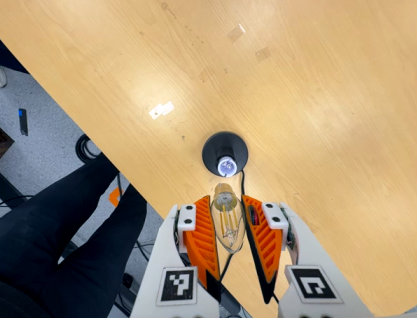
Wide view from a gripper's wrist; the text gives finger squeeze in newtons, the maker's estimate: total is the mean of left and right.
{"total": 10.2, "left": 10.0, "right": 10.4}